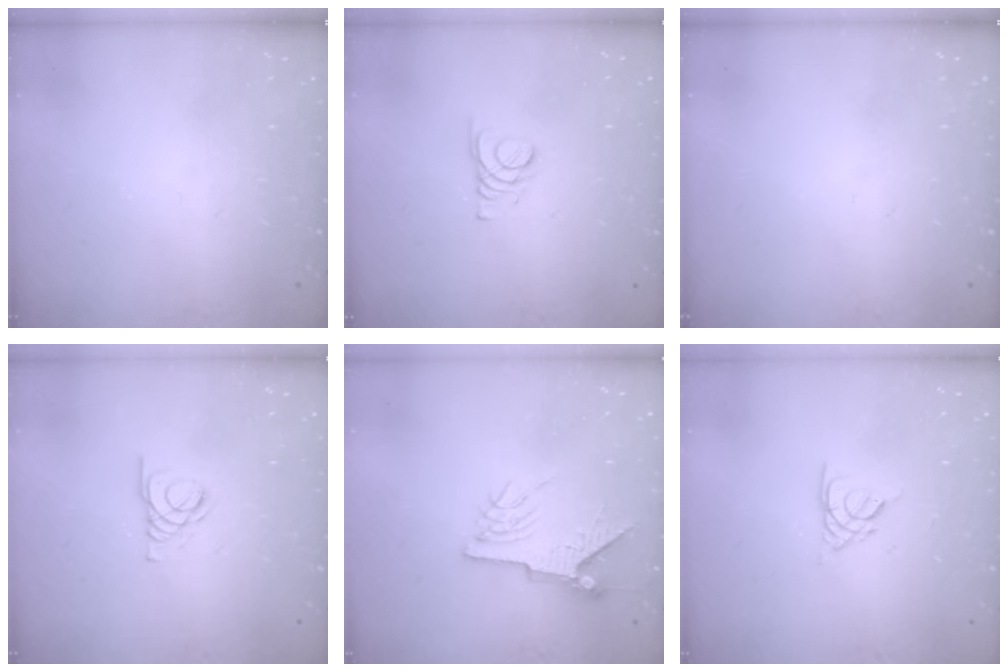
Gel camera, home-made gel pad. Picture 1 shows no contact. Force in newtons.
{"total": 1.8, "press": 1.8, "slide": 0.2}
{"total": 0.0}
{"total": 2.1, "press": 2.1, "slide": 0.2}
{"total": 7.2, "press": 7.2, "slide": 0.9}
{"total": 2.7, "press": 2.7, "slide": 0.4}